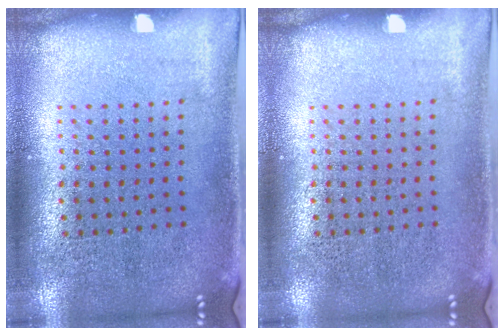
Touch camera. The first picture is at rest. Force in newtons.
{"total": 0.0}